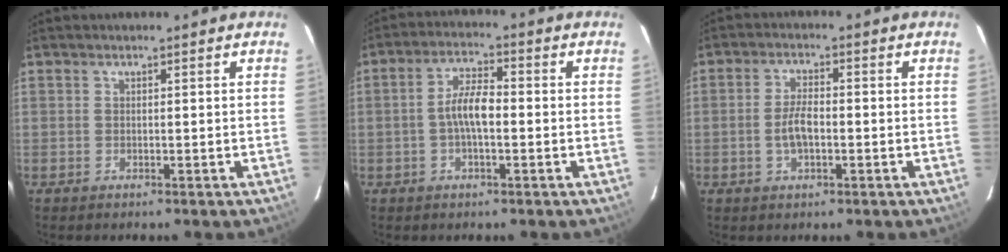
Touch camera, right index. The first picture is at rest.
{"total": 5.8, "force": [-0.9, 2.0, 5.4], "torque": [-0.104, 0.012, -0.016]}
{"total": 4.7, "force": [-1.0, 2.0, 4.1], "torque": [-0.082, 0.004, -0.016]}